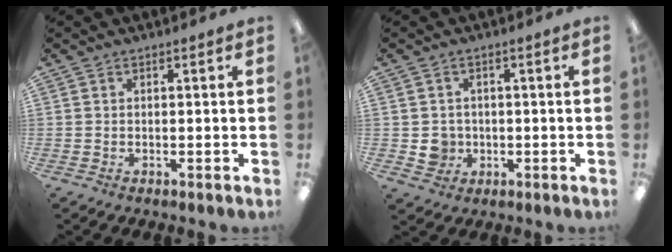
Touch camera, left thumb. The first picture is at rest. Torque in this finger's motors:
{"motor_torque": [-0.02, 0.03, 0.14, -0.12, 0.00]}